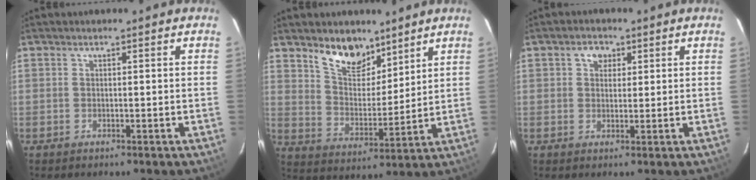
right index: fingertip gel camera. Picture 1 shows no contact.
{"total": 10.1, "force": [7.6, 4.8, 4.6], "torque": [-0.077, -0.003, 0.141]}
{"total": 3.0, "force": [1.2, 2.5, 1.2], "torque": [-0.014, 0.012, 0.020]}